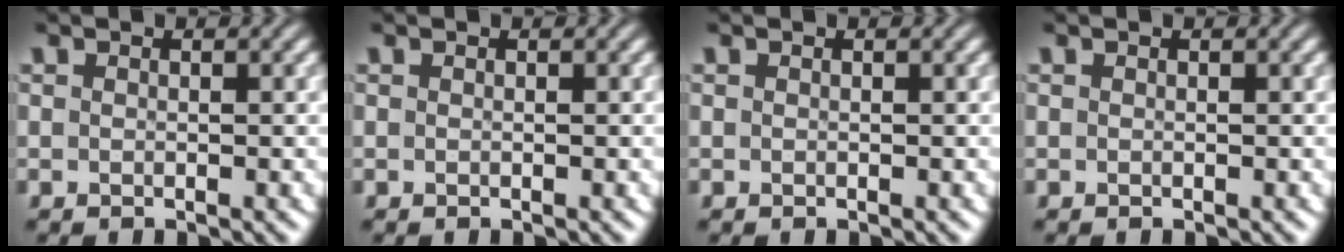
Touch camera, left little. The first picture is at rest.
{"total": 0.0}
{"total": 0.0}
{"total": 0.0}